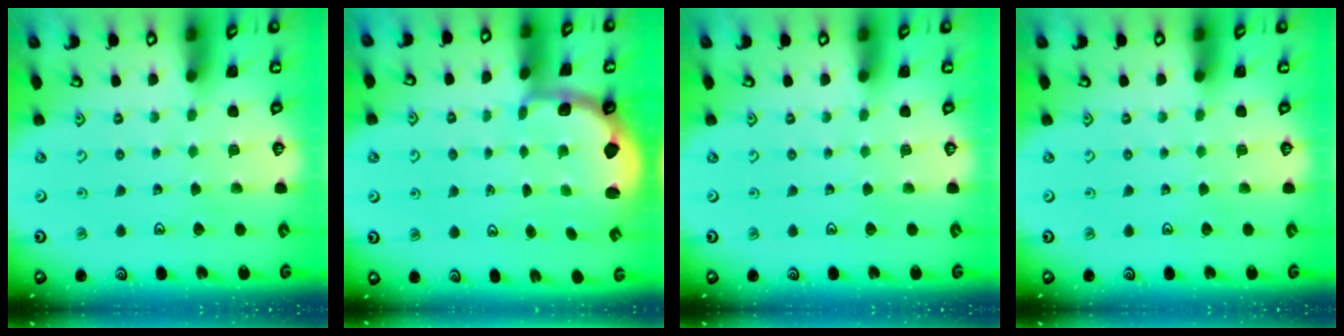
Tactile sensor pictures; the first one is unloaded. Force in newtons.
{"total": 2.4, "press": 1.1, "slide": 2.2}
{"total": 0.0}
{"total": 0.0}